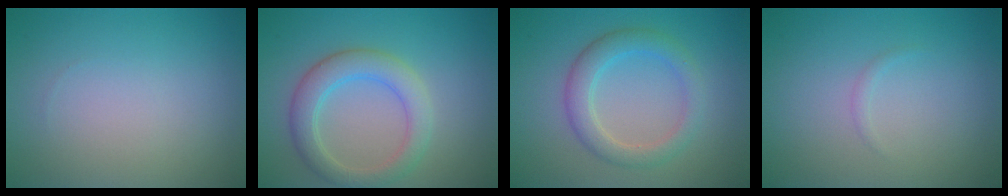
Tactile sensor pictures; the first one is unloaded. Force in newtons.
{"total": 4.1, "press": 4.0, "slide": 0.3}
{"total": 3.4, "press": 3.4, "slide": 0.2}
{"total": 0.5, "press": 0.5, "slide": 0.0}